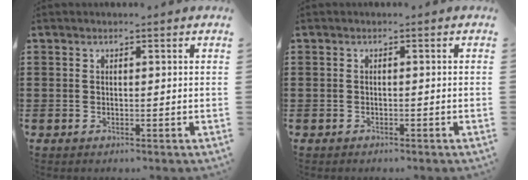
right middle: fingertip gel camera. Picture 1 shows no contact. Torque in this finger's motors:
{"motor_torque": [-0.18, 0.04, 0.05, 0.00]}